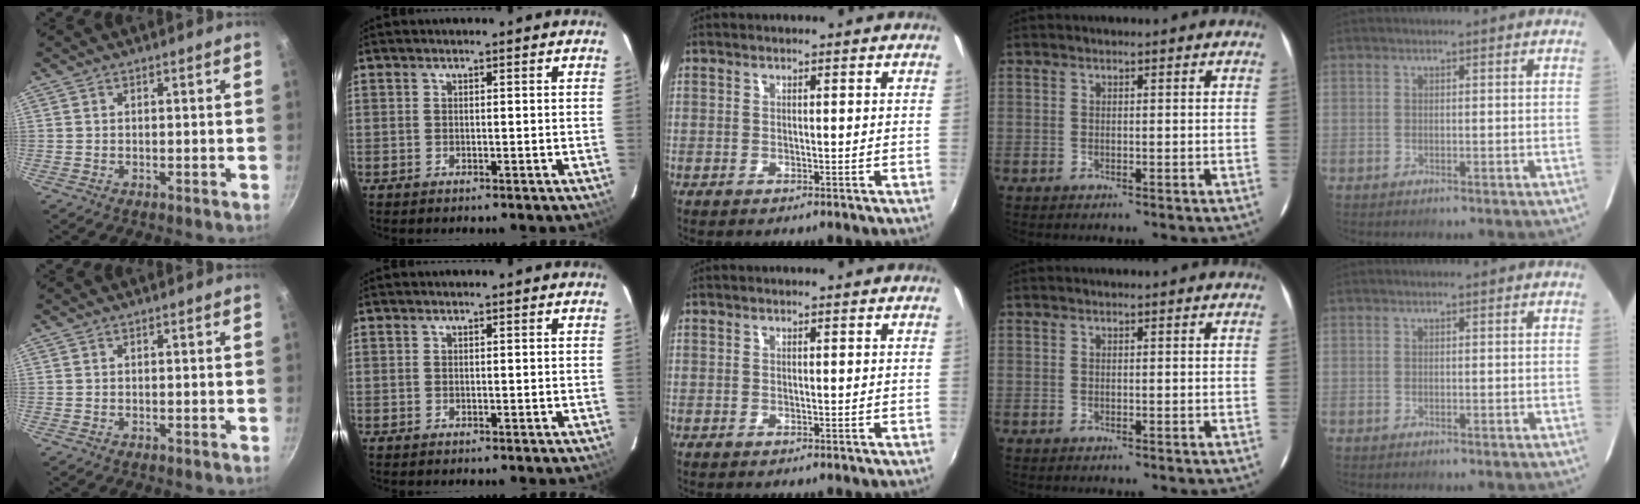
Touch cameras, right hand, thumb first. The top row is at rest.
{}